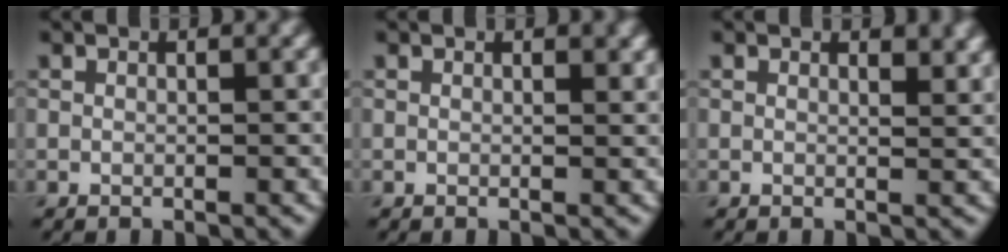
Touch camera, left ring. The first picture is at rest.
{"total": 0.7, "force": [0.5, 0.2, 0.5], "torque": [-0.005, -0.001, 0.008]}
{"total": 1.7, "force": [1.2, 0.5, 1.0], "torque": [-0.009, -0.004, 0.021]}